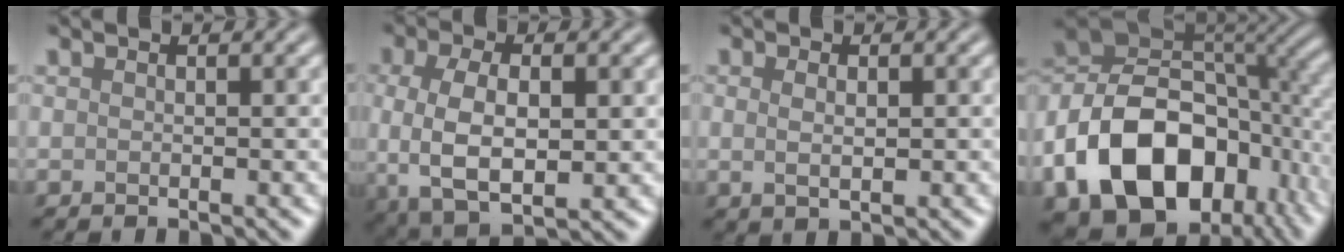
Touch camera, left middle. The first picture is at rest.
{"total": 7.3, "force": [-0.7, 3.7, 6.2], "torque": [-0.125, -0.013, -0.008]}
{"total": 1.5, "force": [0.3, 0.7, 1.3], "torque": [-0.026, -0.002, 0.007]}
{"total": 16.9, "force": [-5.9, 11.7, 10.7], "torque": [-0.204, -0.013, -0.104]}